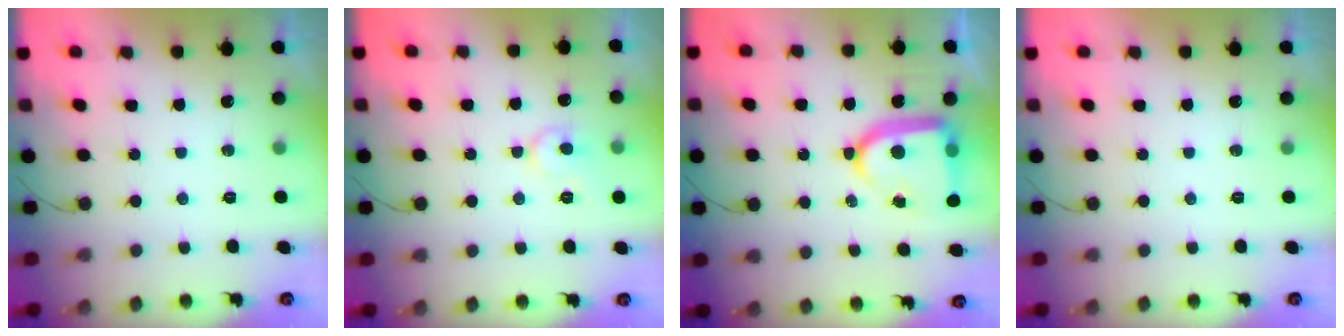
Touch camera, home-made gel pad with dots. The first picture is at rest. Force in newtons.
{"total": 7.7, "press": 7.7, "slide": 0.7}
{"total": 15.7, "press": 15.6, "slide": 1.6}
{"total": 0.0}